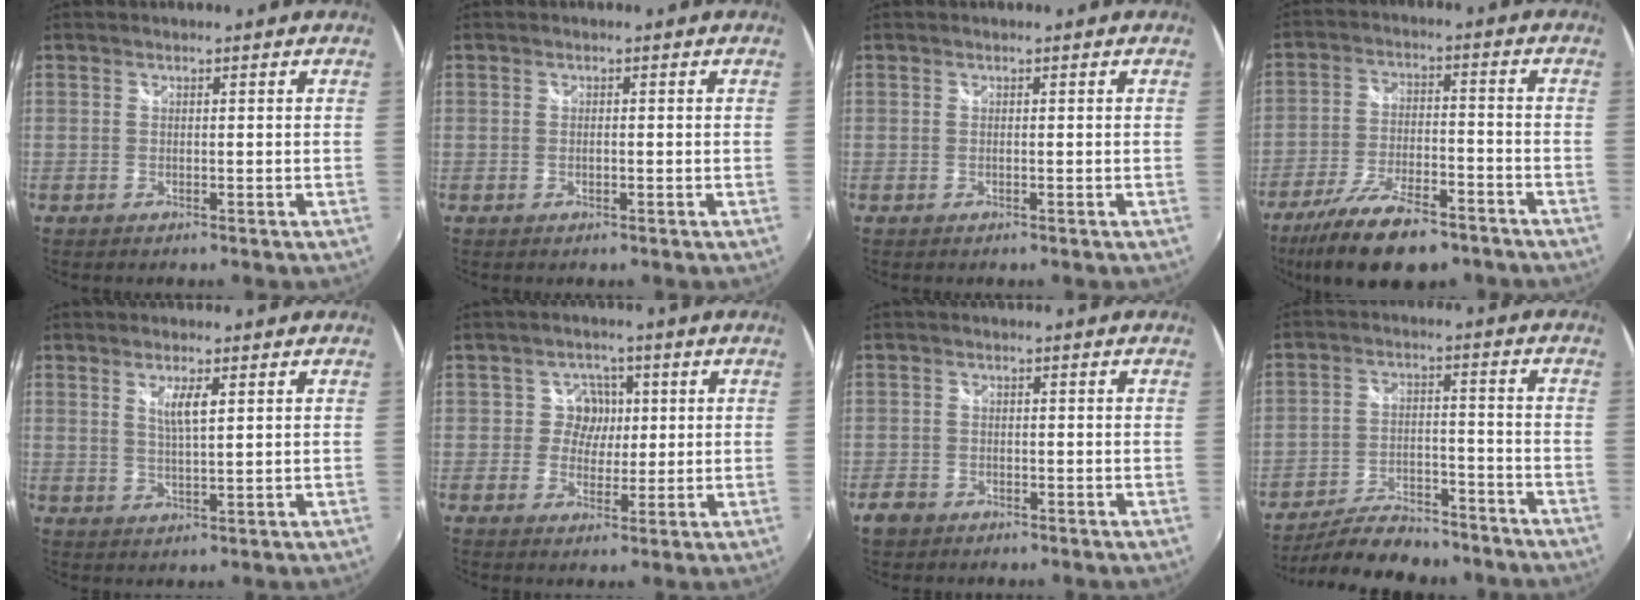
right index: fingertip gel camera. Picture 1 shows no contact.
{"total": 0.6, "force": [-0.1, 0.3, 0.5], "torque": [-0.010, 0.002, -0.001]}
{"total": 0.0}
{"total": 16.5, "force": [-12.2, 5.6, 9.5], "torque": [-0.198, -0.031, -0.200]}
{"total": 3.8, "force": [1.5, 0.6, 3.4], "torque": [-0.064, -0.004, 0.027]}
{"total": 4.5, "force": [0.3, 4.4, 0.7], "torque": [-0.002, 0.006, -0.002]}
{"total": 3.2, "force": [-2.0, 2.3, 0.8], "torque": [-0.024, 0.001, -0.036]}
{"total": 14.5, "force": [-12.5, 4.8, 5.6], "torque": [-0.125, -0.004, -0.184]}